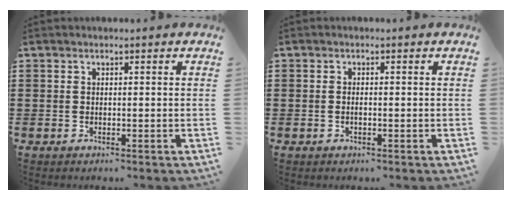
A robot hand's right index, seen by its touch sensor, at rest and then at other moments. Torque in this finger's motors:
{"motor_torque": [-1.23, 0.92, -0.02, -0.01]}